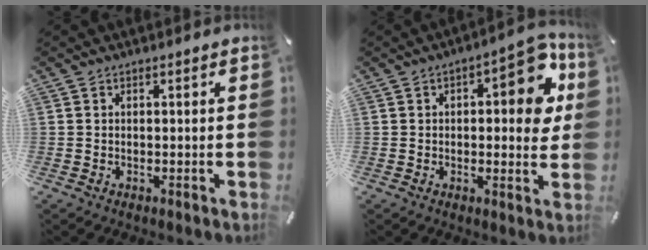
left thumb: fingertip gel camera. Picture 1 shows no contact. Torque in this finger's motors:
{"motor_torque": [0.32, -0.05, 0.52, 0.28, 0.23]}